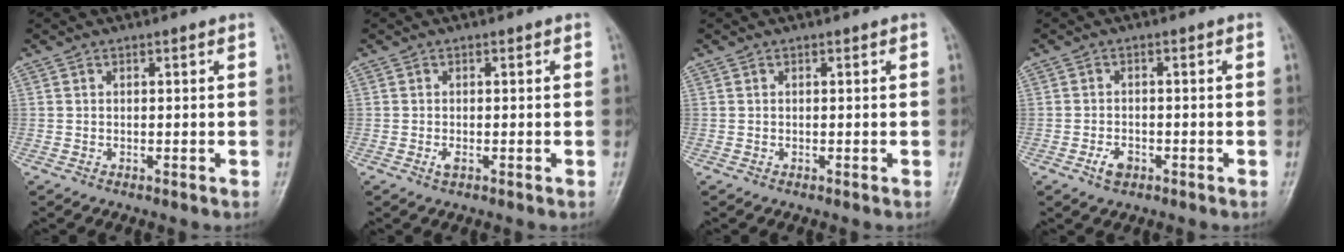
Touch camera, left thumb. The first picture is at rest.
{"total": 0.9, "force": [-0.5, 0.4, 0.7], "torque": [-0.017, -0.003, -0.008]}
{"total": 0.0}
{"total": 2.7, "force": [-1.5, 1.6, 1.4], "torque": [-0.025, 0.005, -0.023]}